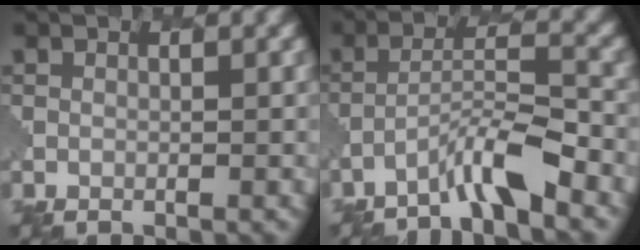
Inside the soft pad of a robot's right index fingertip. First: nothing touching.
{"total": 4.1, "force": [-3.2, 0.2, 2.6], "torque": [-0.046, 0.012, -0.064]}